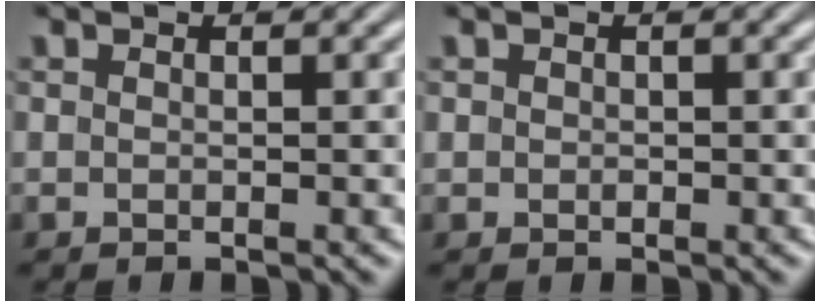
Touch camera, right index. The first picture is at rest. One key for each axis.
{"total": 0.6, "fx": 0.0, "fy": 0.6, "fz": 0.2, "tx": -0.009, "ty": -0.006, "tz": 0.004}